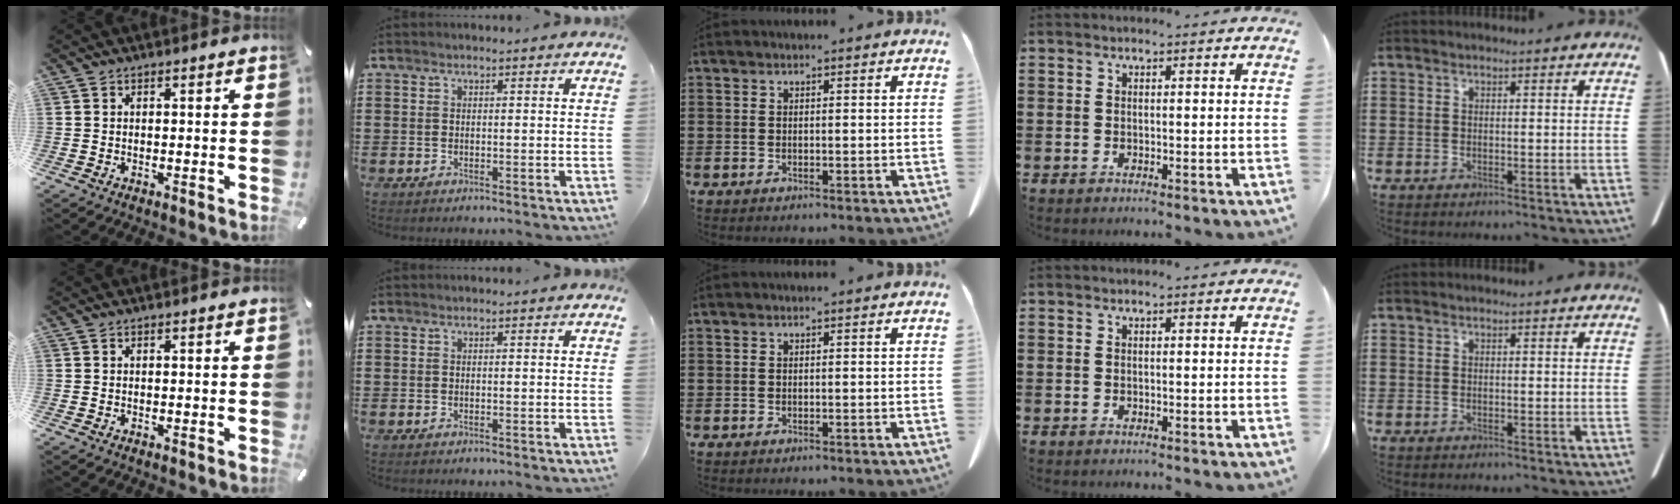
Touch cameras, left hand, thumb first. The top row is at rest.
{}